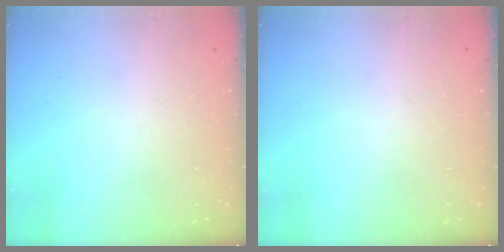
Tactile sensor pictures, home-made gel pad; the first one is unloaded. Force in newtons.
{"total": 0.0}